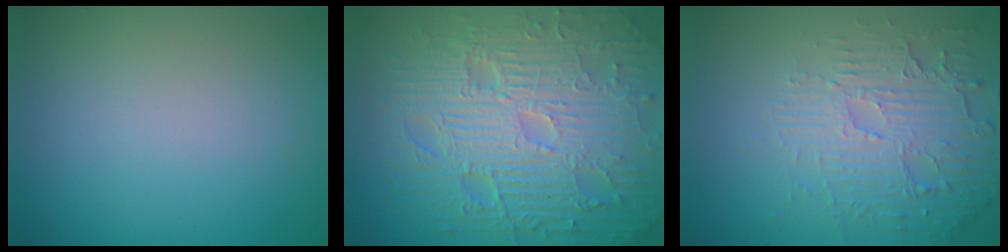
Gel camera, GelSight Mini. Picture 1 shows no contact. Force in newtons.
{"total": 11.9, "press": 7.7, "slide": 9.1}
{"total": 6.0, "press": 3.7, "slide": 4.7}